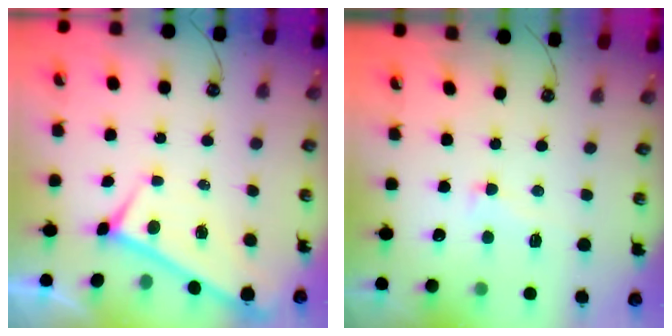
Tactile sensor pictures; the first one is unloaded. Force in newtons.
{"total": 1.8, "press": 1.5, "slide": 1.0}